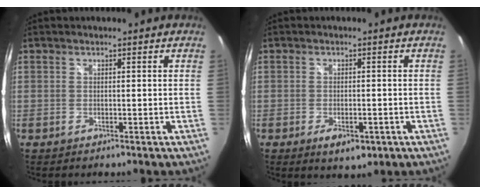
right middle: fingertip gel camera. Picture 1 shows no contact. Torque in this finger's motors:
{"motor_torque": [0.82, -0.45, 0.25, 0.06]}